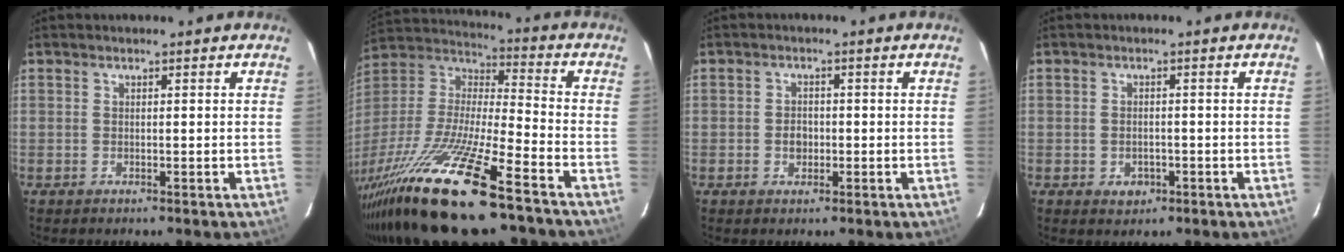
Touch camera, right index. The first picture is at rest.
{"total": 26.4, "force": [-18.7, 3.6, 18.4], "torque": [-0.350, -0.047, -0.331]}
{"total": 2.4, "force": [-0.7, 2.1, 1.0], "torque": [-0.018, 0.007, -0.011]}
{"total": 1.9, "force": [-1.0, 1.3, 1.0], "torque": [-0.018, 0.000, -0.015]}